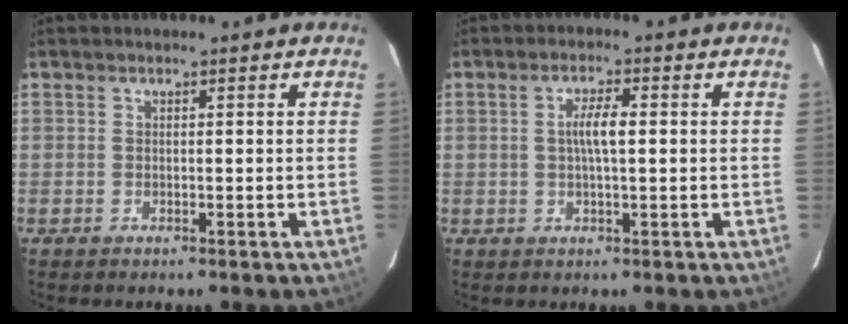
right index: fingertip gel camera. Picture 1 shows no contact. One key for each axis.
{"total": 4.0, "fx": 0.3, "fy": 0.7, "fz": 3.9, "tx": -0.073, "ty": 0.005, "tz": 0.007}